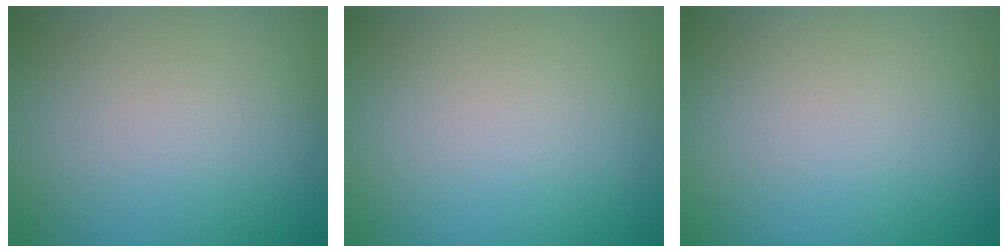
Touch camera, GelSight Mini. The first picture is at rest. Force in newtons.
{"total": 0.0}
{"total": 0.0}